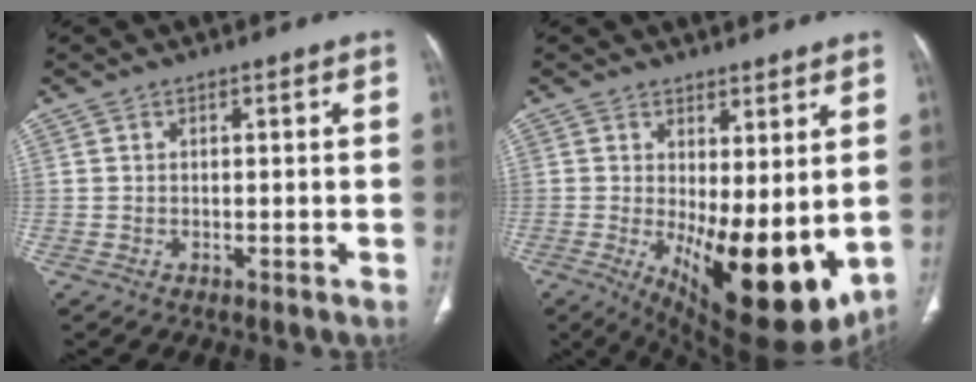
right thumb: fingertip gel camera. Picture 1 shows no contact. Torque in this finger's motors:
{"motor_torque": [1.36, 3.65, 0.99, 0.88, 0.52]}